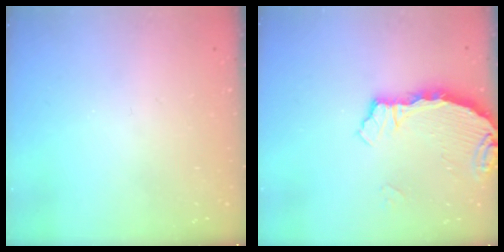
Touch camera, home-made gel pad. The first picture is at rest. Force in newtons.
{"total": 3.4, "press": 3.4, "slide": 0.4}